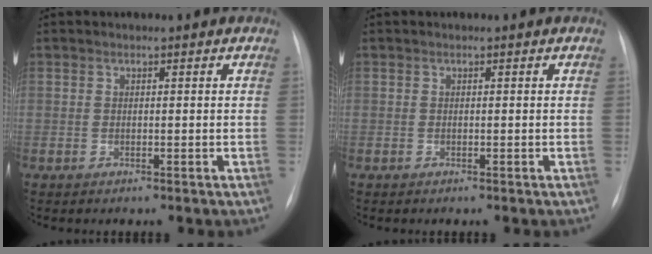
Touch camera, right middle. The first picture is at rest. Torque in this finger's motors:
{"motor_torque": [1.11, -1.05, 0.17, -0.03]}